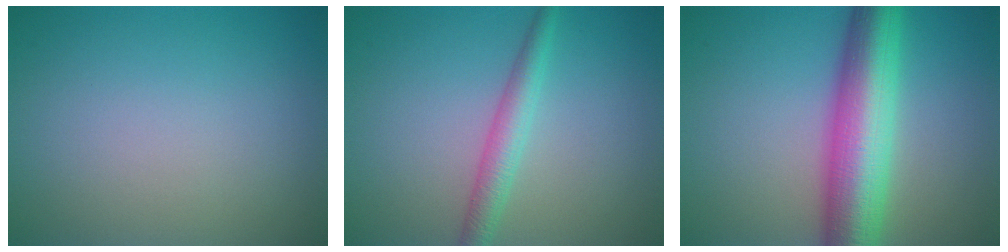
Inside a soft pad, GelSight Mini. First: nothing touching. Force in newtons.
{"total": 2.6, "press": 2.6, "slide": 0.0}
{"total": 9.4, "press": 9.4, "slide": 0.3}